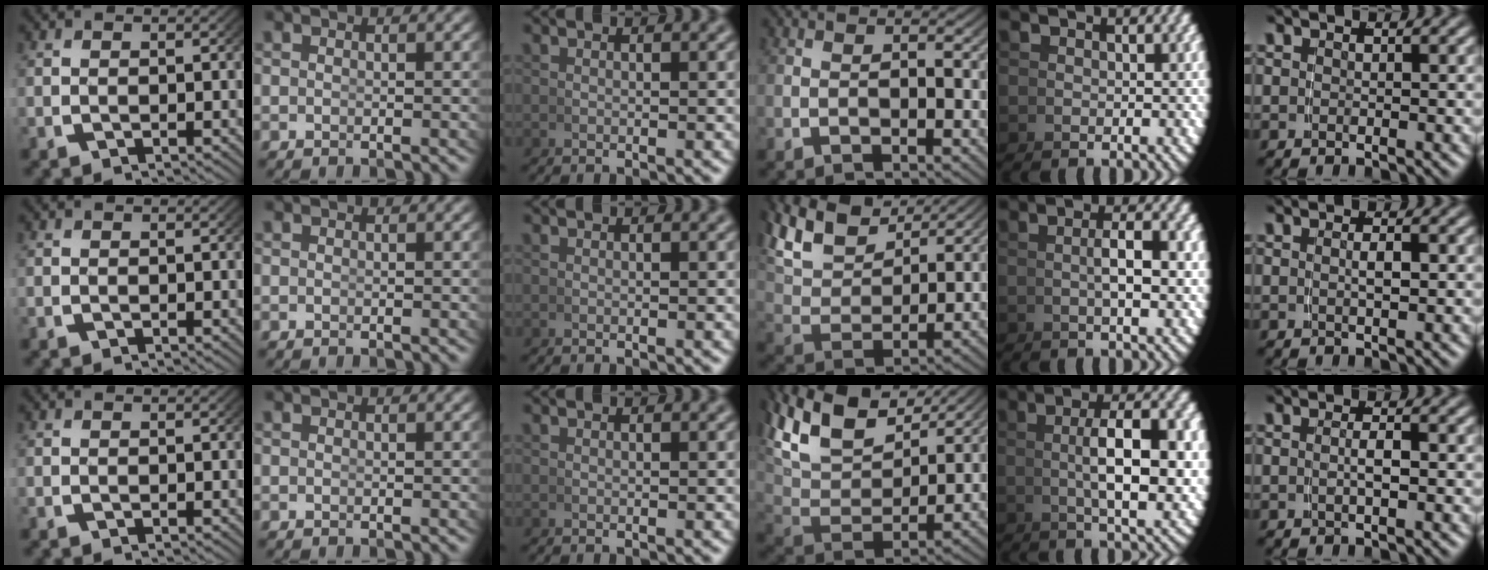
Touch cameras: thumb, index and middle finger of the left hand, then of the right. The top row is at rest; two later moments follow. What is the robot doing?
{"motion": "grasp_and_lifting", "object": "photo album"}